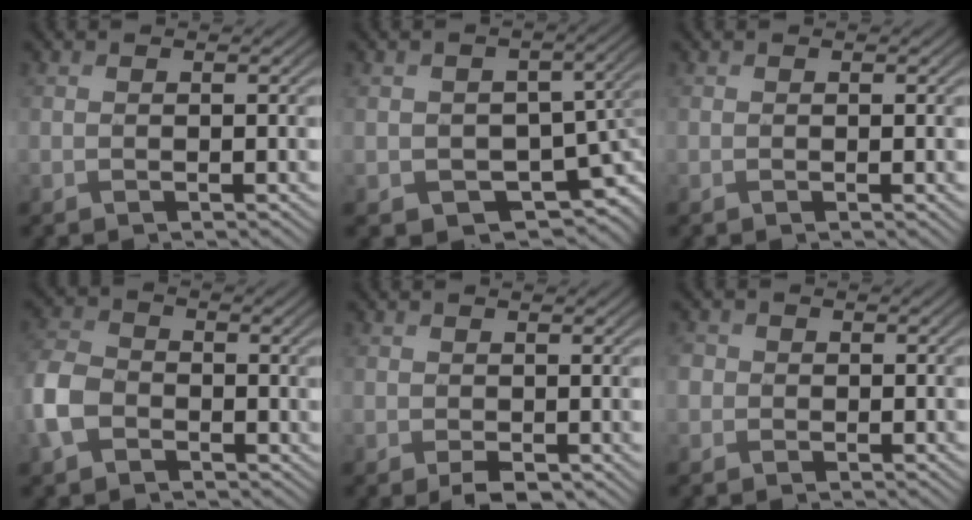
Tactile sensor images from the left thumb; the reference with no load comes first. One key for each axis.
{"total": 7.4, "fx": -1.2, "fy": 5.6, "fz": 4.7, "tx": -0.086, "ty": -0.035, "tz": -0.016}
{"total": 0.0}
{"total": 7.1, "fx": -2.5, "fy": 5.3, "fz": 4.0, "tx": -0.116, "ty": -0.007, "tz": -0.068}
{"total": 1.9, "fx": -0.6, "fy": 1.1, "fz": 1.4, "tx": -0.027, "ty": -0.006, "tz": -0.007}
{"total": 2.0, "fx": -0.2, "fy": 2.0, "fz": 0.5, "tx": -0.017, "ty": 0.001, "tz": -0.008}